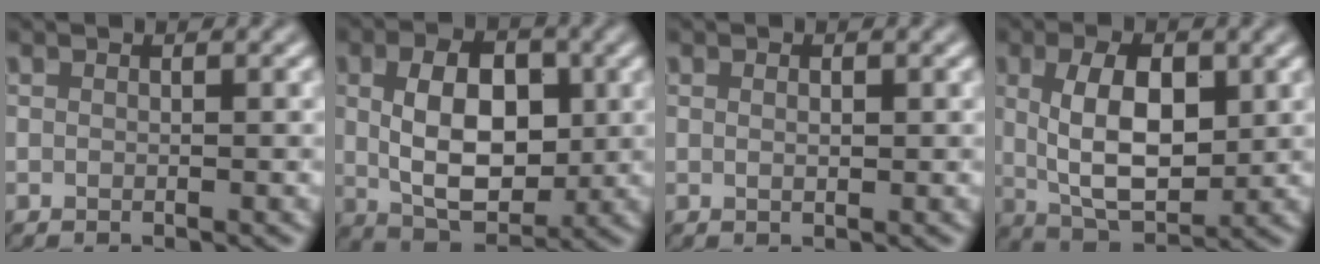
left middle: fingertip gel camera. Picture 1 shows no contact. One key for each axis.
{"total": 7.6, "fx": 0.7, "fy": 4.7, "fz": 5.9, "tx": -0.102, "ty": -0.001, "tz": 0.013}
{"total": 0.8, "fx": 0.2, "fy": 0.4, "fz": 0.6, "tx": -0.010, "ty": 0.000, "tz": 0.004}
{"total": 6.9, "fx": 1.1, "fy": 3.5, "fz": 5.9, "tx": -0.108, "ty": -0.001, "tz": 0.024}